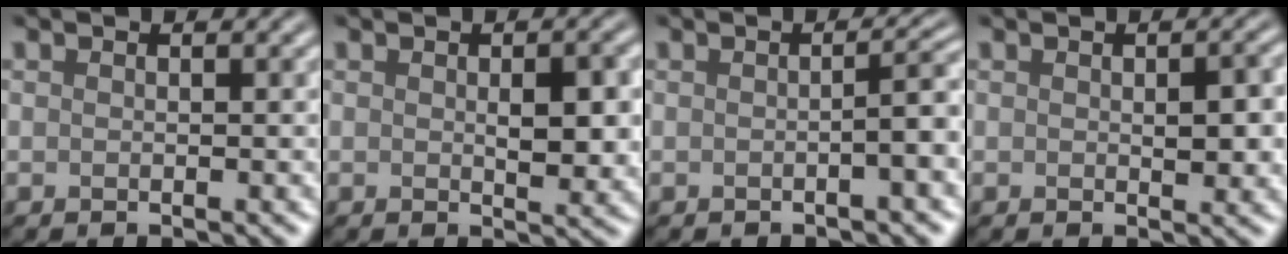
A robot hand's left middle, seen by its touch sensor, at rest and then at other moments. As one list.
[{"total": 3.5, "force": [0.2, 1.3, 3.2], "torque": [-0.047, -0.002, 0.007]}, {"total": 2.8, "force": [-0.4, 0.5, 2.7], "torque": [-0.033, 0.012, -0.012]}, {"total": 2.6, "force": [0.1, 1.0, 2.3], "torque": [-0.033, -0.002, 0.002]}]